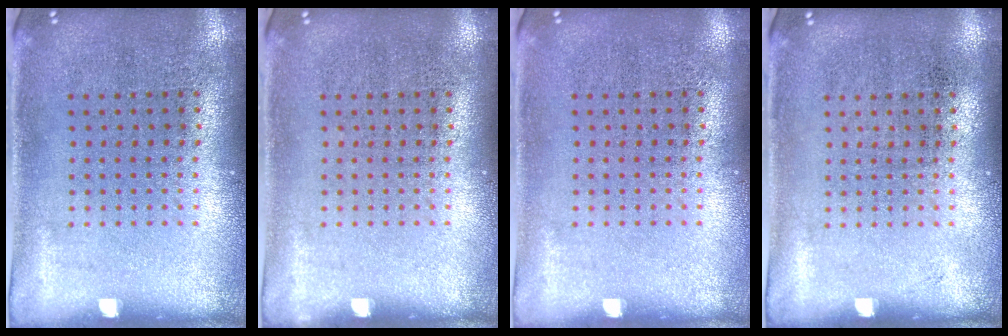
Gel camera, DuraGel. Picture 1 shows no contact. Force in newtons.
{"total": 0.0}
{"total": 0.0}
{"total": 0.0}